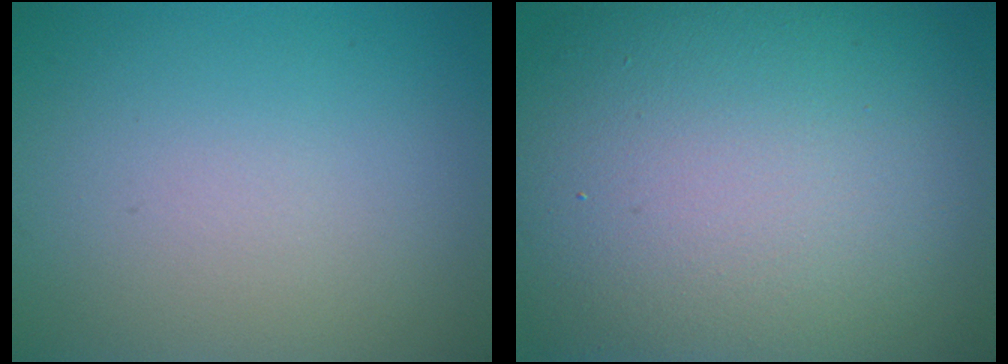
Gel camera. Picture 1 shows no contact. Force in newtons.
{"total": 18.1, "press": 18.1, "slide": 1.2}